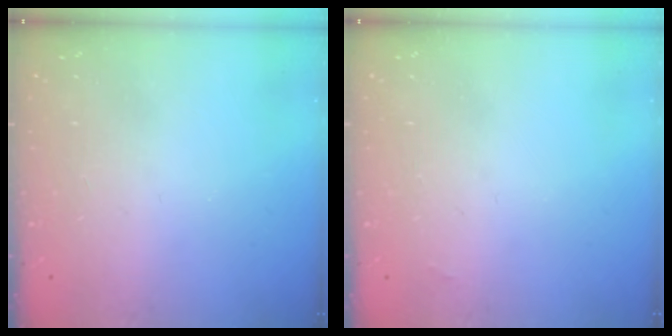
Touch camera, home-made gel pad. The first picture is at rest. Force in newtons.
{"total": 1.3, "press": 1.3, "slide": 0.2}